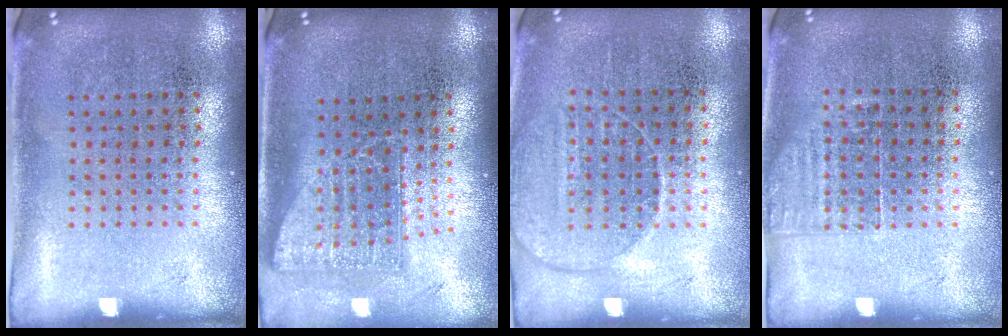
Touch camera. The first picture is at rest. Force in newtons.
{"total": 1.7, "press": 1.3, "slide": 1.1}
{"total": 1.4, "press": 1.3, "slide": 0.5}
{"total": 1.2, "press": 0.9, "slide": 0.7}